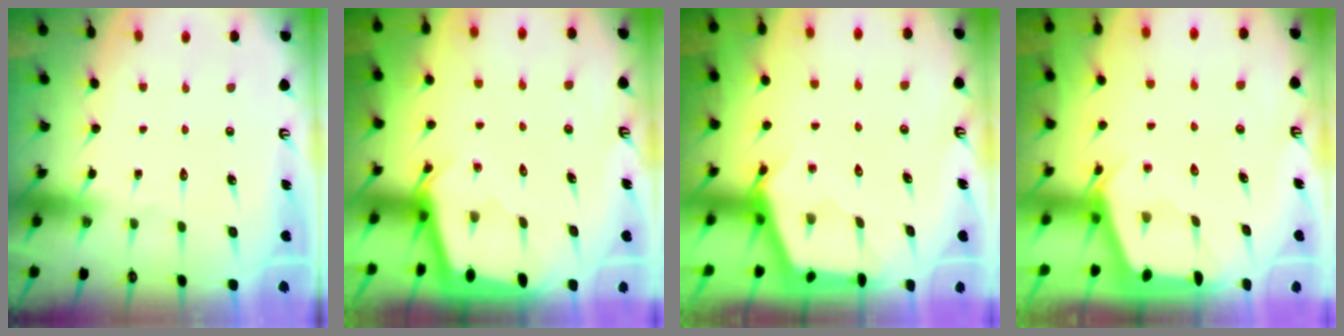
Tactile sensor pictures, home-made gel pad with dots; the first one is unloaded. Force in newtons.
{"total": 2.3, "press": 2.3, "slide": 0.2}
{"total": 2.7, "press": 2.7, "slide": 0.4}
{"total": 2.2, "press": 2.2, "slide": 0.3}